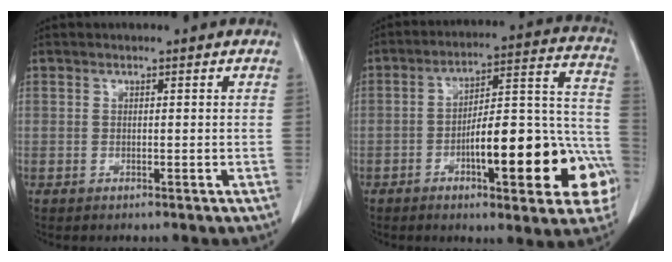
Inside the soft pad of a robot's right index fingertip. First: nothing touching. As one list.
[{"total": 21.2, "force": [-7.5, 5.4, 19.1], "torque": [-0.189, 0.039, -0.090]}]